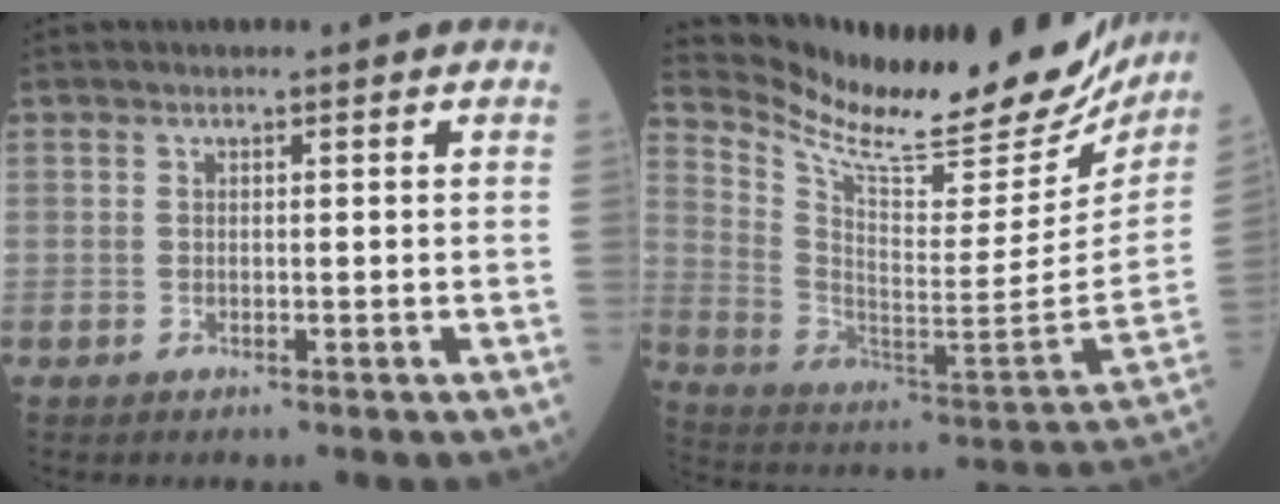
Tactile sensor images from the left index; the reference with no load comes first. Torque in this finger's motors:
{"motor_torque": [0.81, -1.33, 0.16, 0.04]}